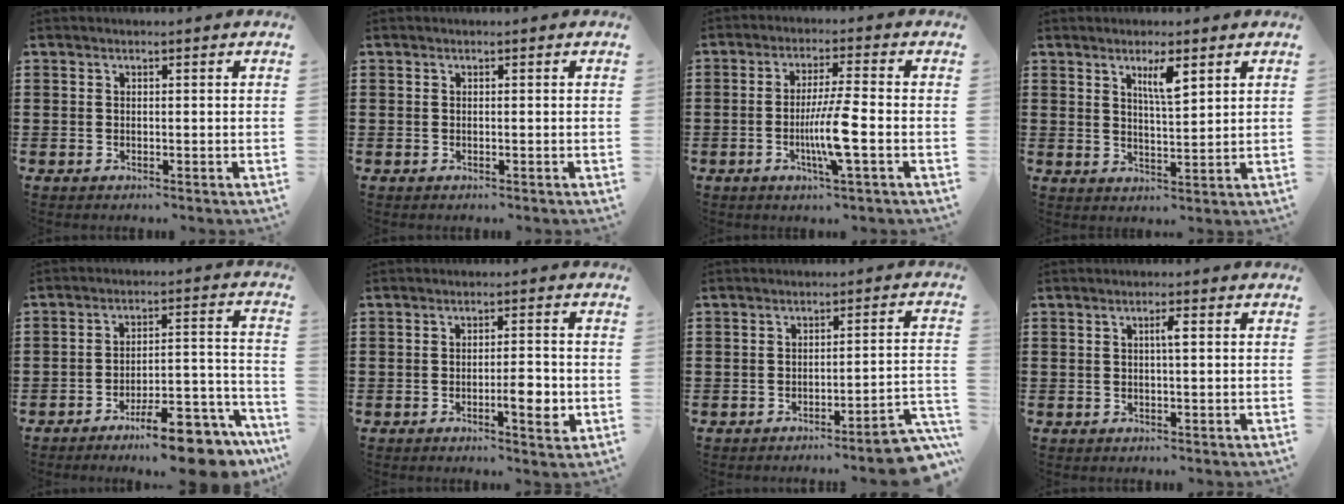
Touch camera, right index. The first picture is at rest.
{"total": 0.0}
{"total": 7.6, "force": [-2.0, 0.0, 7.3], "torque": [-0.142, -0.020, -0.041]}
{"total": 4.5, "force": [2.5, 0.9, 3.6], "torque": [-0.069, 0.002, 0.040]}
{"total": 11.3, "force": [-9.5, 1.6, 5.9], "torque": [-0.073, 0.039, -0.171]}
{"total": 5.0, "force": [-1.5, 1.1, 4.7], "torque": [-0.065, -0.002, -0.026]}
{"total": 4.6, "force": [-4.0, 0.1, 2.3], "torque": [-0.040, -0.012, -0.076]}
{"total": 1.8, "force": [0.3, 0.2, 1.8], "torque": [-0.034, 0.001, 0.003]}